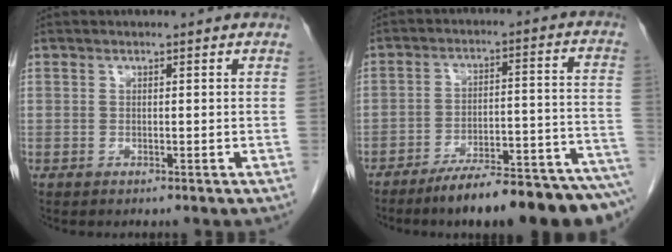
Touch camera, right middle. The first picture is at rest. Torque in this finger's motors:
{"motor_torque": [1.09, -1.05, 0.27, 0.06]}